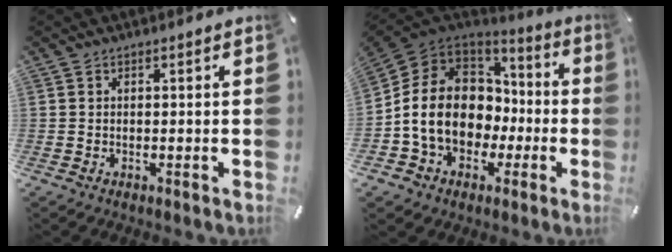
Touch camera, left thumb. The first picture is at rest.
{"total": 14.3, "force": [-2.2, 12.2, 7.2], "torque": [-0.166, 0.010, -0.034]}